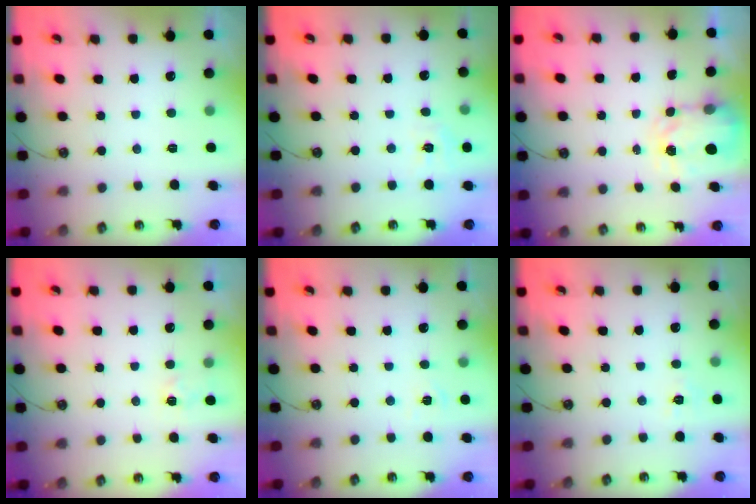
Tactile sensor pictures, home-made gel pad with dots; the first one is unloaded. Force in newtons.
{"total": 5.7, "press": 5.7, "slide": 0.6}
{"total": 3.8, "press": 3.8, "slide": 0.5}
{"total": 3.8, "press": 3.7, "slide": 0.5}
{"total": 5.1, "press": 5.1, "slide": 0.5}
{"total": 6.0, "press": 6.0, "slide": 0.7}